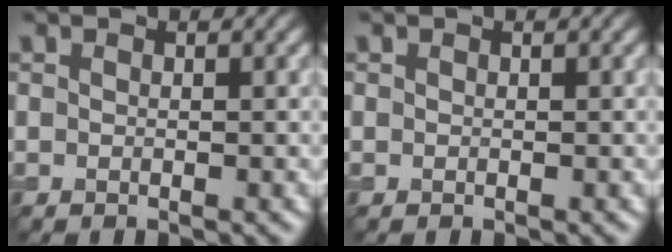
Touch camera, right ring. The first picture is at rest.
{"total": 0.0}